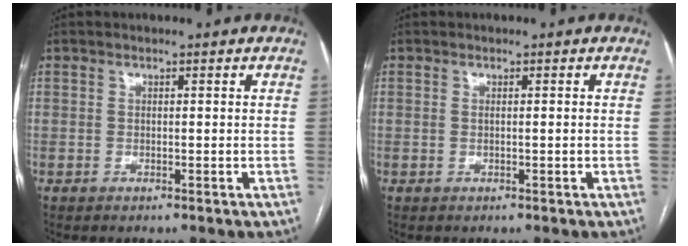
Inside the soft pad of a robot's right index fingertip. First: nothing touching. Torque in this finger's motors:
{"motor_torque": [-0.04, 0.03, -0.04, -0.01]}